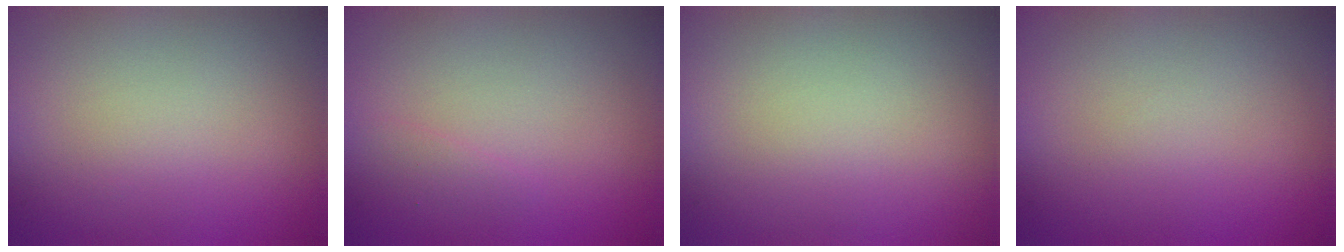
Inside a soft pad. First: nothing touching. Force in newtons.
{"total": 0.6, "press": 0.6, "slide": 0.0}
{"total": 0.0}
{"total": 0.0}